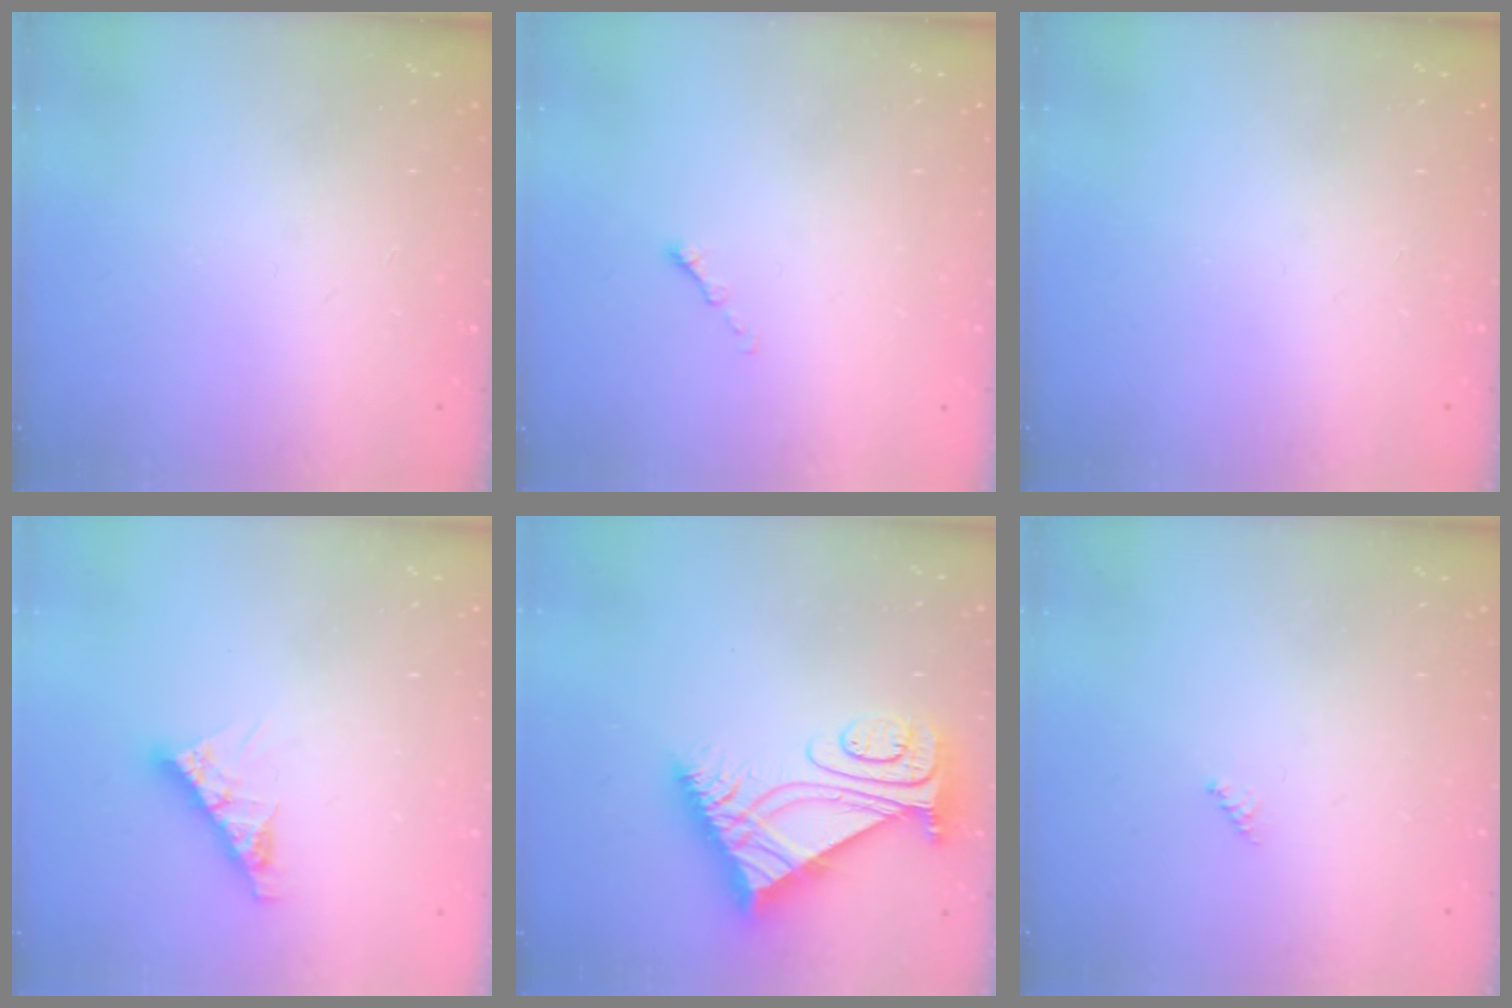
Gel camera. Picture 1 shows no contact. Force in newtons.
{"total": 0.0}
{"total": 0.0}
{"total": 8.0, "press": 8.0, "slide": 0.7}
{"total": 8.2, "press": 8.1, "slide": 0.7}
{"total": 2.0, "press": 2.0, "slide": 0.2}